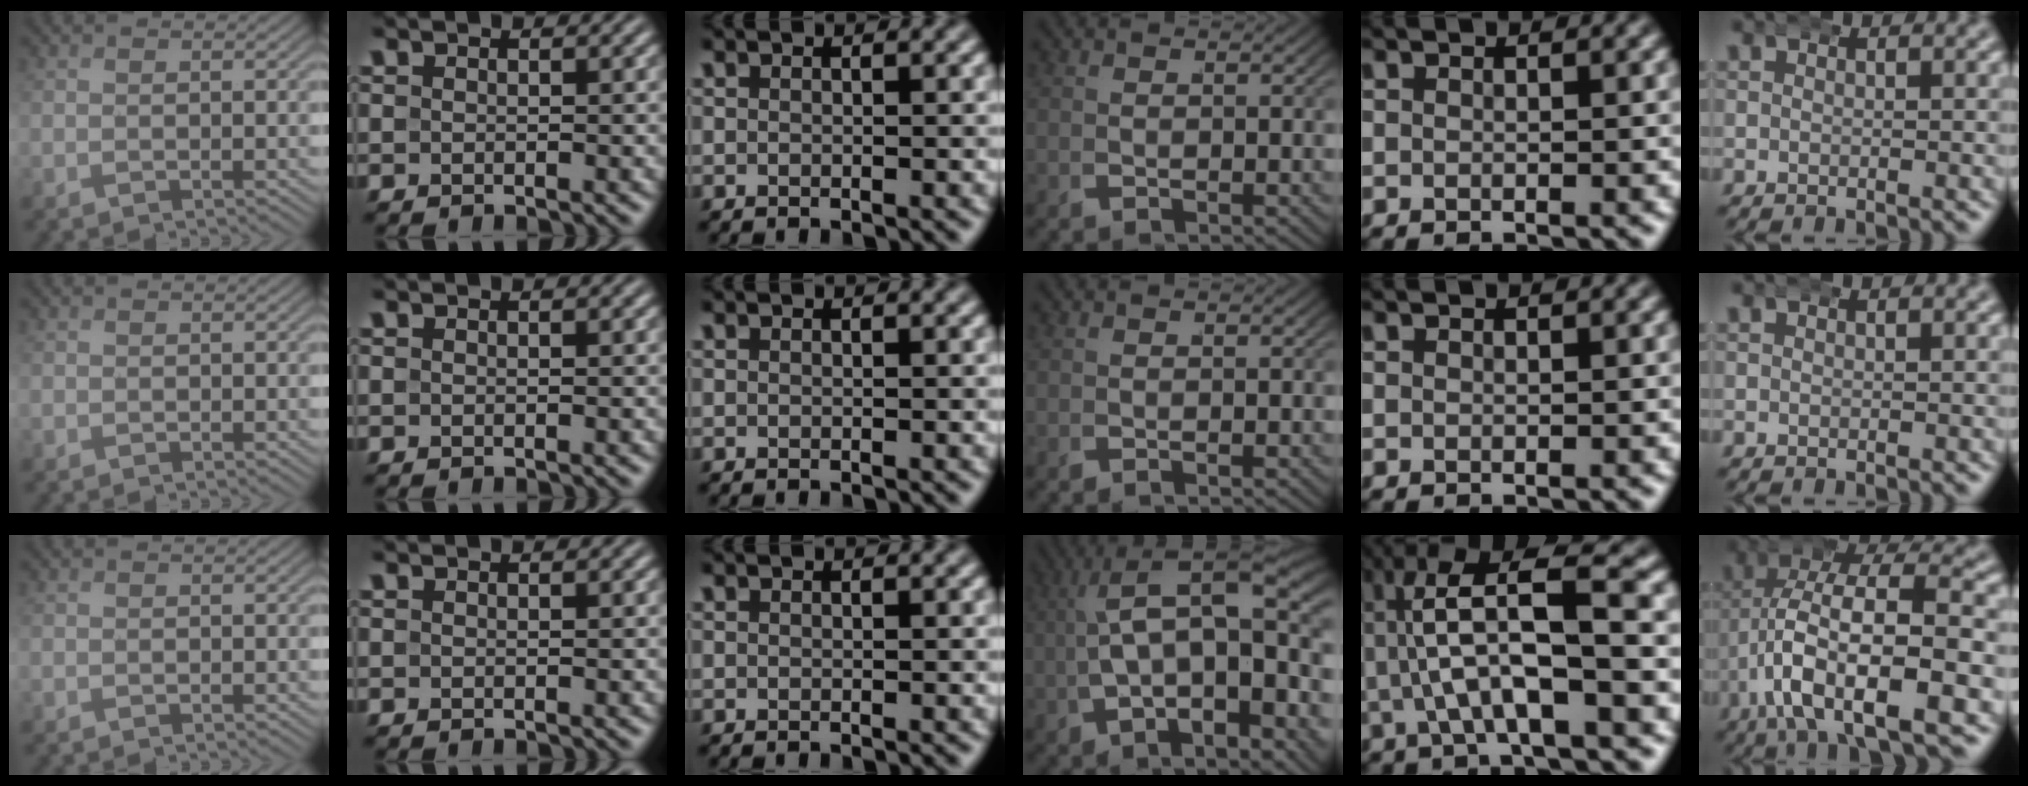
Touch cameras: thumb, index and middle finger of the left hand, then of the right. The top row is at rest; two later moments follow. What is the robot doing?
{"motion": "wrap", "object": "bandana"}